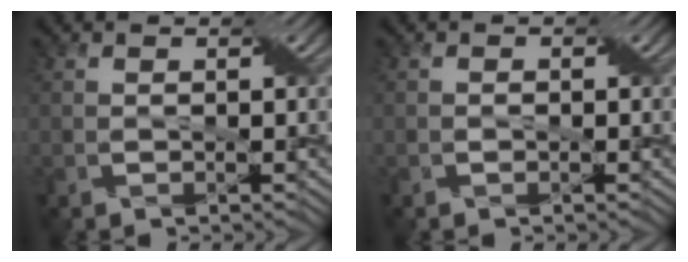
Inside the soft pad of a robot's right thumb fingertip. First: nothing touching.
{"total": 0.5, "force": [-0.2, 0.4, 0.2], "torque": [-0.003, -0.001, -0.004]}